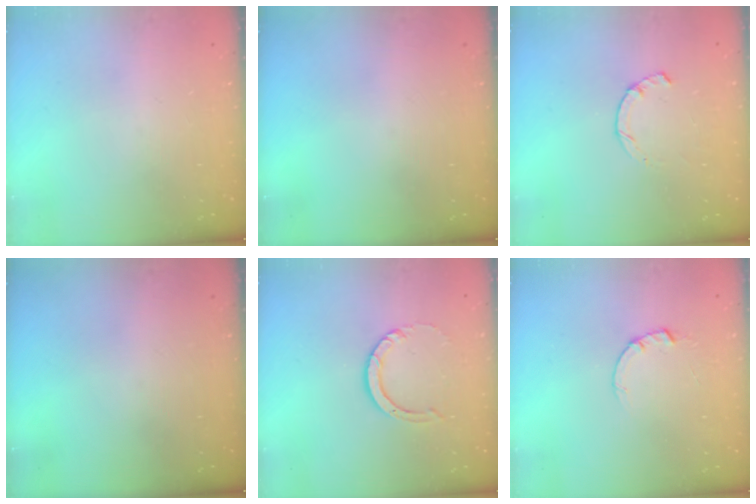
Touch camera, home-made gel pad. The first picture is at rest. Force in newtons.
{"total": 0.0}
{"total": 1.9, "press": 1.9, "slide": 0.3}
{"total": 0.0}
{"total": 4.7, "press": 4.7, "slide": 0.4}
{"total": 1.5, "press": 1.5, "slide": 0.3}